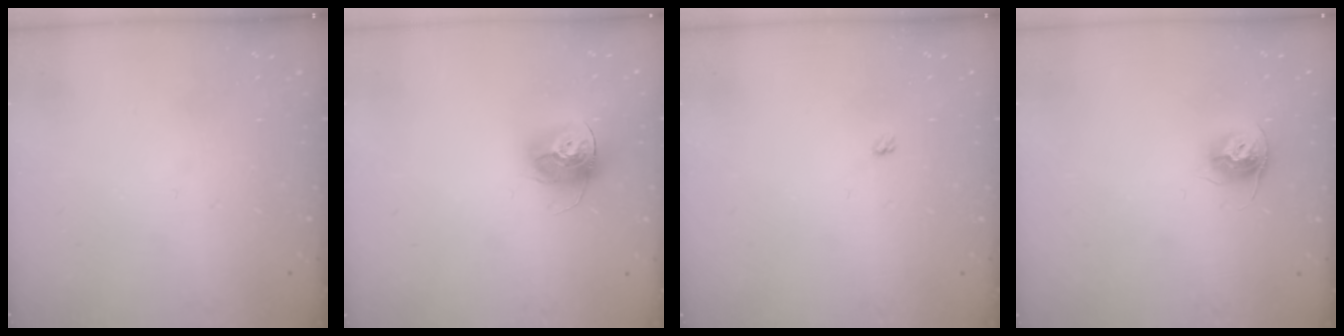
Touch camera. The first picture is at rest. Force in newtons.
{"total": 13.7, "press": 13.7, "slide": 1.0}
{"total": 2.4, "press": 2.4, "slide": 0.4}
{"total": 10.5, "press": 10.4, "slide": 0.8}